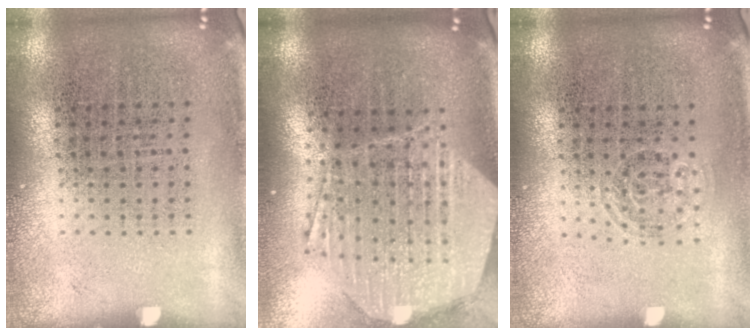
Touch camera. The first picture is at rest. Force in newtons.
{"total": 2.9, "press": 2.3, "slide": 1.8}
{"total": 0.7, "press": 0.4, "slide": 0.6}